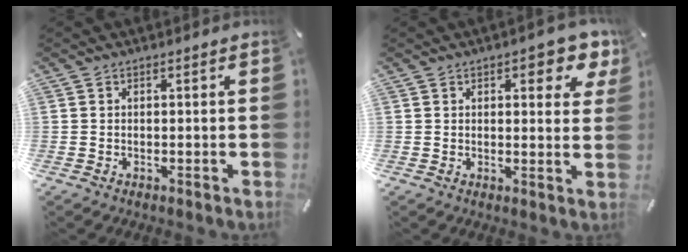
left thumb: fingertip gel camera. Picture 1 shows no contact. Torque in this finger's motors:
{"motor_torque": [2.55, 2.46, 1.07, -1.34, 0.38]}